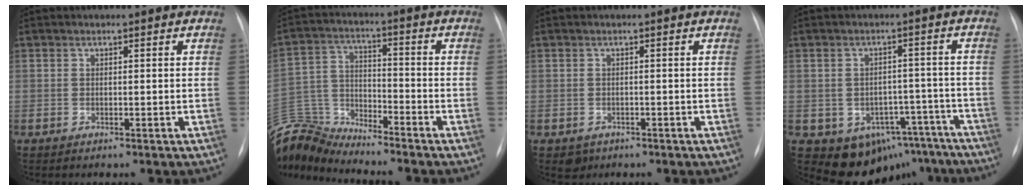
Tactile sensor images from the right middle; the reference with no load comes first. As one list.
[{"total": 11.7, "force": [-11.6, 0.3, 1.0], "torque": [-0.031, 0.023, -0.232]}, {"total": 1.9, "force": [-1.1, 1.6, 0.4], "torque": [-0.003, 0.003, -0.011]}, {"total": 11.7, "force": [-7.5, 8.1, 4.0], "torque": [-0.037, 0.039, -0.092]}]